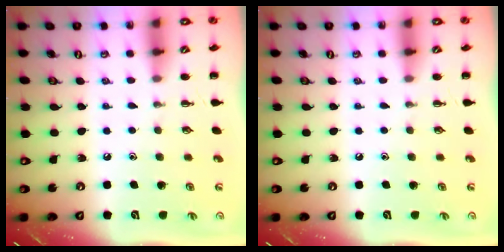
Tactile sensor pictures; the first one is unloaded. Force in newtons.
{"total": 0.0}